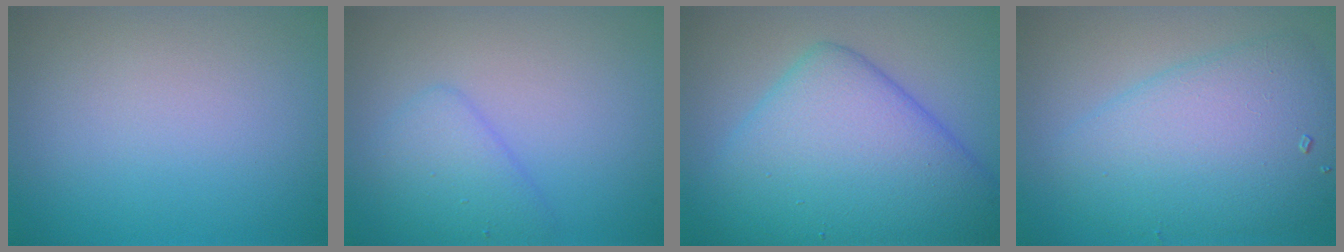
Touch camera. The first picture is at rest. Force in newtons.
{"total": 2.8, "press": 2.8, "slide": 0.1}
{"total": 10.7, "press": 10.7, "slide": 0.2}
{"total": 7.1, "press": 7.1, "slide": 0.1}